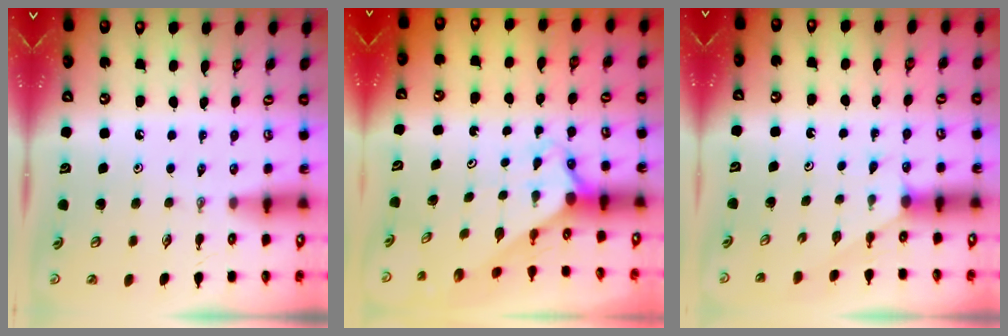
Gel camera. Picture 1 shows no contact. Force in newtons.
{"total": 2.2, "press": 2.2, "slide": 0.2}
{"total": 2.0, "press": 2.0, "slide": 0.2}